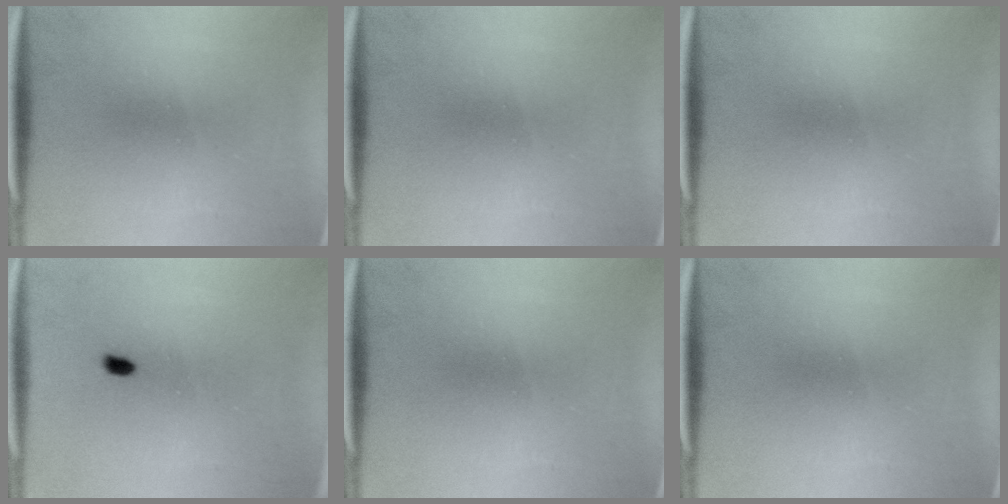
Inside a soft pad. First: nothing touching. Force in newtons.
{"total": 0.0}
{"total": 0.0}
{"total": 0.8}
{"total": 0.0}
{"total": 0.0}